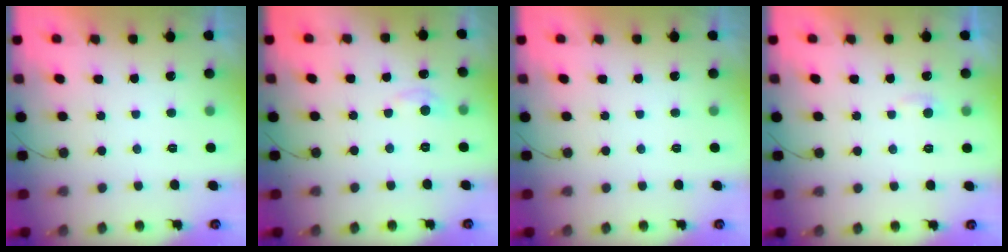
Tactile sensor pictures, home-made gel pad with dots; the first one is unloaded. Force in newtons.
{"total": 4.5, "press": 4.4, "slide": 0.6}
{"total": 0.0}
{"total": 2.7, "press": 2.7, "slide": 0.2}